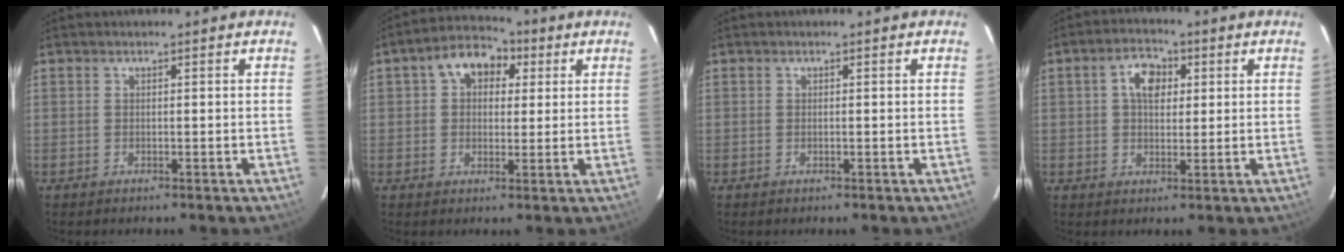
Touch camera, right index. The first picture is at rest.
{"total": 8.6, "force": [2.9, 6.2, 5.2], "torque": [-0.087, 0.031, 0.043]}
{"total": 0.0}
{"total": 5.9, "force": [1.6, 3.9, 4.1], "torque": [-0.070, 0.020, 0.029]}